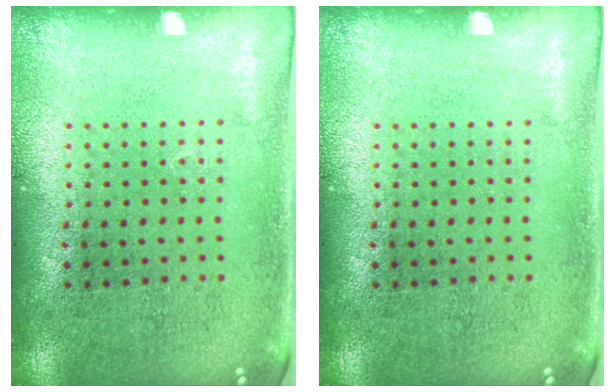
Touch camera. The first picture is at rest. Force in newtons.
{"total": 0.0}